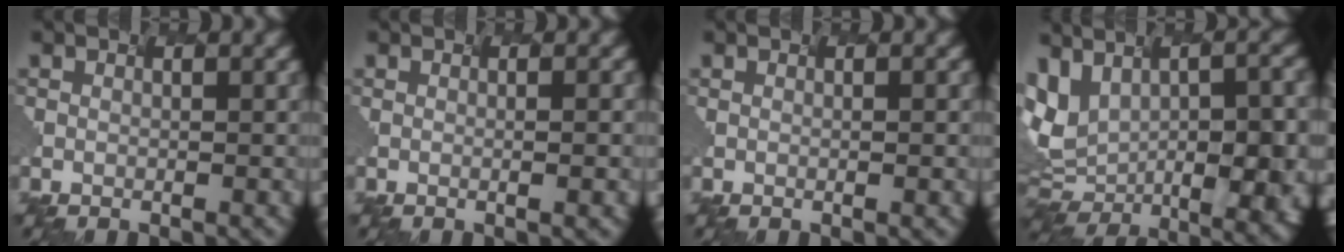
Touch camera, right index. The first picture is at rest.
{"total": 2.8, "force": [0.2, 1.4, 2.5], "torque": [-0.001, 0.019, -0.013]}
{"total": 1.6, "force": [0.2, 0.8, 1.4], "torque": [0.002, 0.007, -0.013]}
{"total": 13.1, "force": [0.8, 8.0, 10.3], "torque": [-0.200, -0.002, 0.052]}